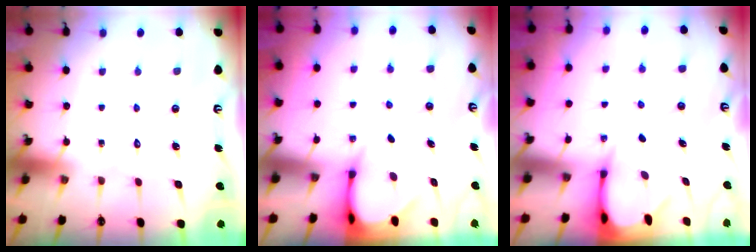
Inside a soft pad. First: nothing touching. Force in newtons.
{"total": 3.5, "press": 3.4, "slide": 0.3}
{"total": 3.4, "press": 3.4, "slide": 0.4}